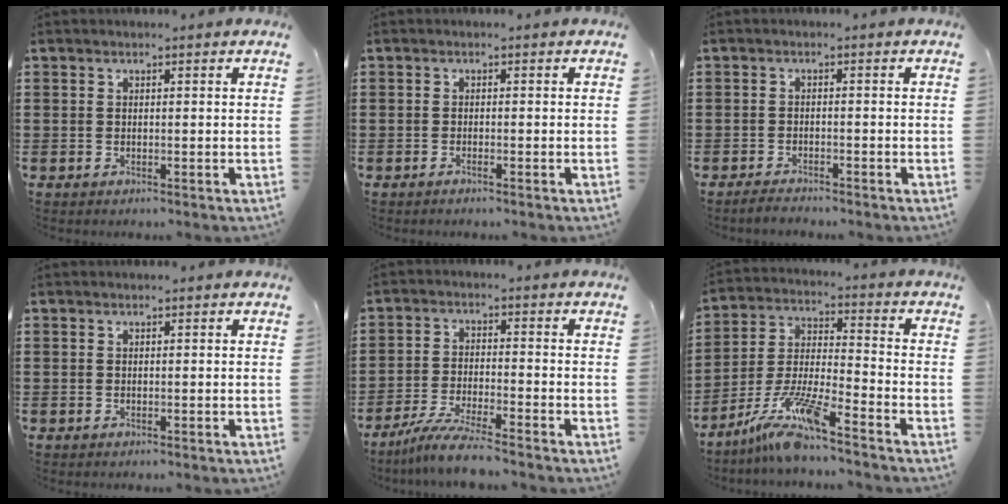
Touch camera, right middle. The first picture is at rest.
{"total": 0.6, "force": [-0.4, 0.0, 0.4], "torque": [-0.008, -0.003, -0.008]}
{"total": 1.5, "force": [-1.5, 0.1, 0.3], "torque": [-0.009, 0.000, -0.029]}
{"total": 0.0}
{"total": 6.1, "force": [-5.3, -0.3, 3.0], "torque": [-0.066, -0.018, -0.101]}
{"total": 10.4, "force": [-8.4, 0.3, 6.2], "torque": [-0.137, -0.007, -0.170]}